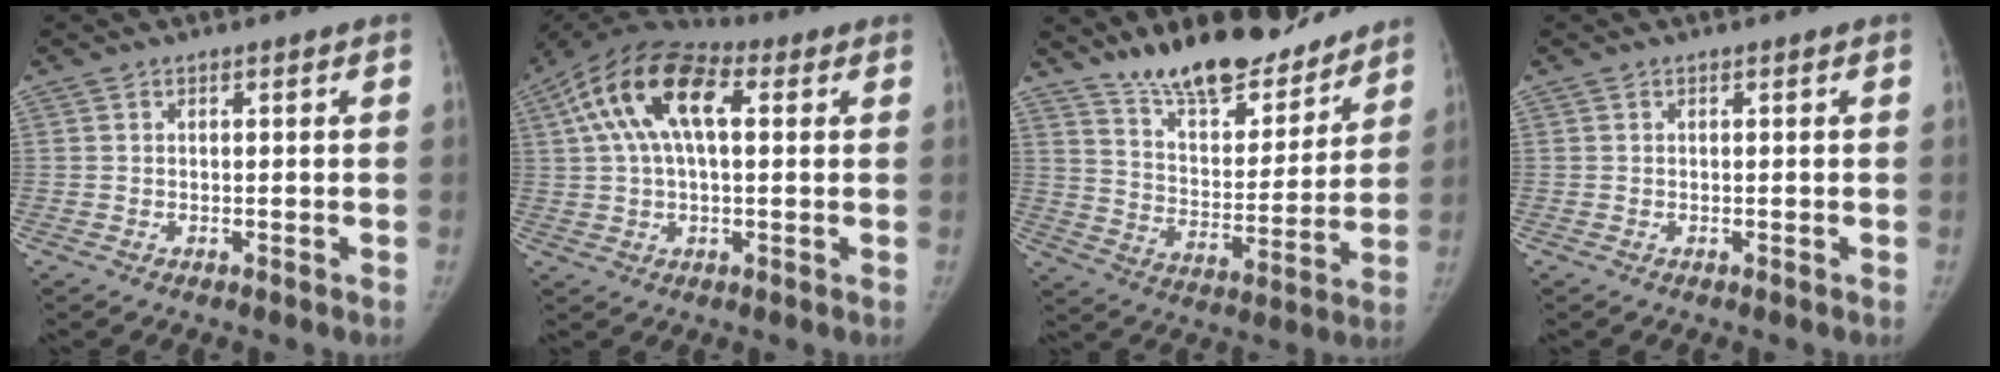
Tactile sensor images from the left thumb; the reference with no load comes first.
{"total": 16.0, "force": [4.4, 8.1, 13.1], "torque": [-0.245, 0.036, 0.068]}
{"total": 18.1, "force": [14.9, 6.2, 8.0], "torque": [-0.082, -0.097, 0.247]}
{"total": 0.0}